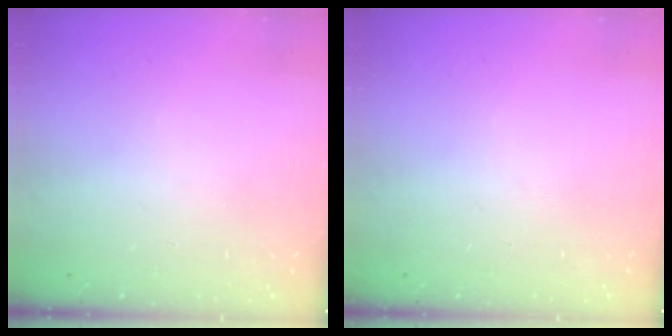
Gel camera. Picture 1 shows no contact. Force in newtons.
{"total": 0.0}